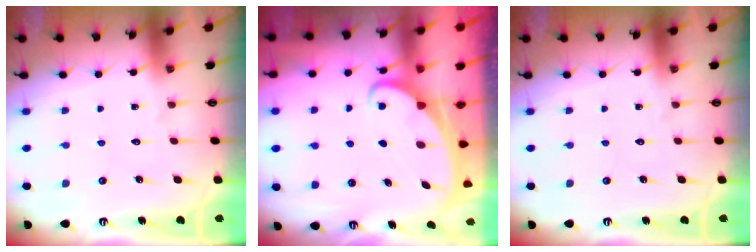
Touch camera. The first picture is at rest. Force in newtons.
{"total": 2.0, "press": 2.0, "slide": 0.3}
{"total": 0.0}